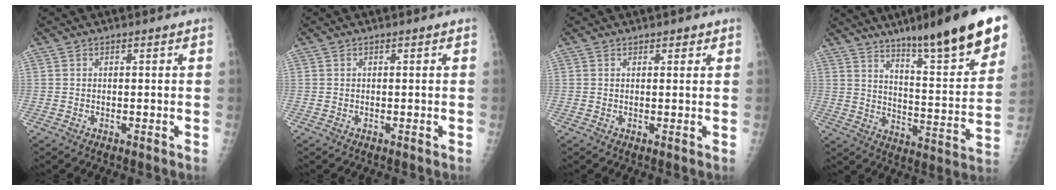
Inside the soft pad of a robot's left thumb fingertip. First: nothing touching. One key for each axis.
{"total": 0.0}
{"total": 1.2, "fx": 0.9, "fy": 0.7, "fz": 0.5, "tx": 0.004, "ty": -0.004, "tz": 0.008}
{"total": 23.1, "fx": 15.5, "fy": 2.6, "fz": 17.0, "tx": -0.219, "ty": -0.070, "tz": 0.225}